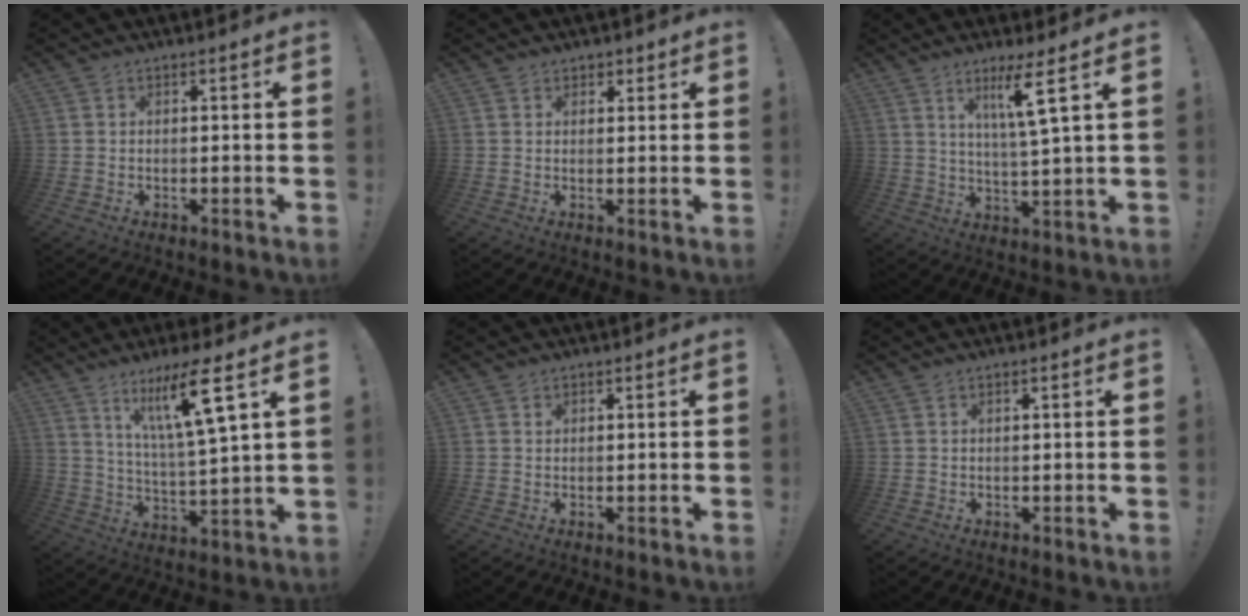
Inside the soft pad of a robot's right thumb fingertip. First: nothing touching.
{"total": 2.1, "force": [1.4, 1.5, 0.3], "torque": [0.011, -0.009, 0.022]}
{"total": 9.1, "force": [4.7, -0.4, 7.7], "torque": [-0.127, -0.020, 0.068]}
{"total": 14.9, "force": [8.2, 1.3, 12.4], "torque": [-0.212, -0.042, 0.120]}
{"total": 0.6, "force": [0.4, 0.4, 0.2], "torque": [-0.002, -0.002, 0.008]}
{"total": 0.9, "force": [0.3, -0.2, 0.8], "torque": [-0.009, -0.003, 0.003]}